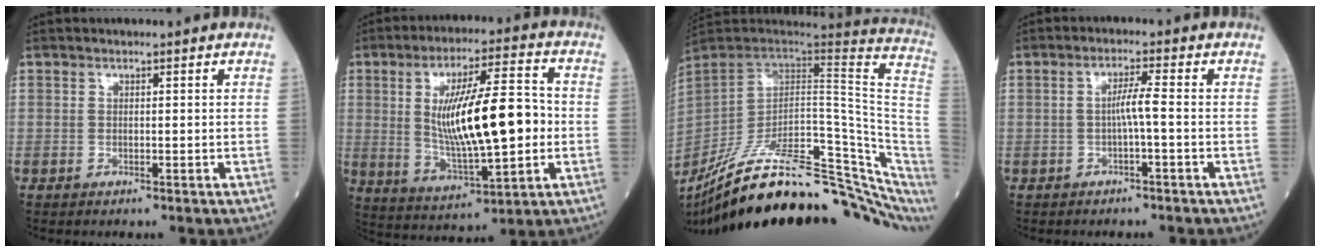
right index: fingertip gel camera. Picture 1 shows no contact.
{"total": 16.6, "force": [0.3, 3.4, 16.2], "torque": [-0.293, 0.002, 0.010]}
{"total": 31.8, "force": [-22.6, 7.8, 21.0], "torque": [-0.241, -0.014, -0.327]}
{"total": 3.0, "force": [-0.6, -0.3, 2.9], "torque": [-0.050, 0.005, -0.010]}